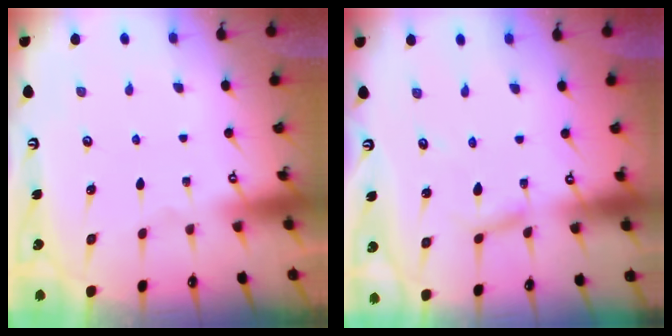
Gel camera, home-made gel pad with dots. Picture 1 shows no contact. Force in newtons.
{"total": 2.3, "press": 2.3, "slide": 0.2}